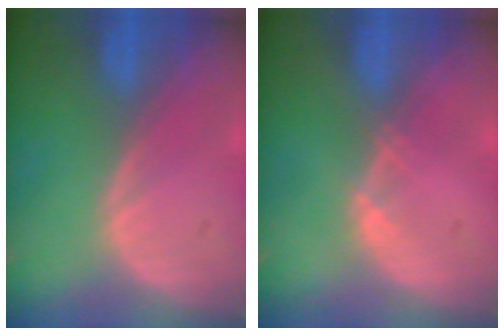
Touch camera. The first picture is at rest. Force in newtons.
{"total": 0.8, "press": 0.8, "slide": 0.1}